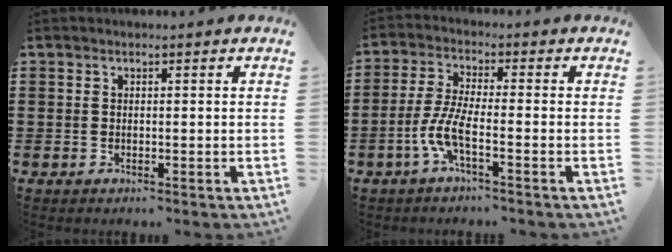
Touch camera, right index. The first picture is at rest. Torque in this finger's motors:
{"motor_torque": [1.56, 0.57, 0.44, 0.18]}